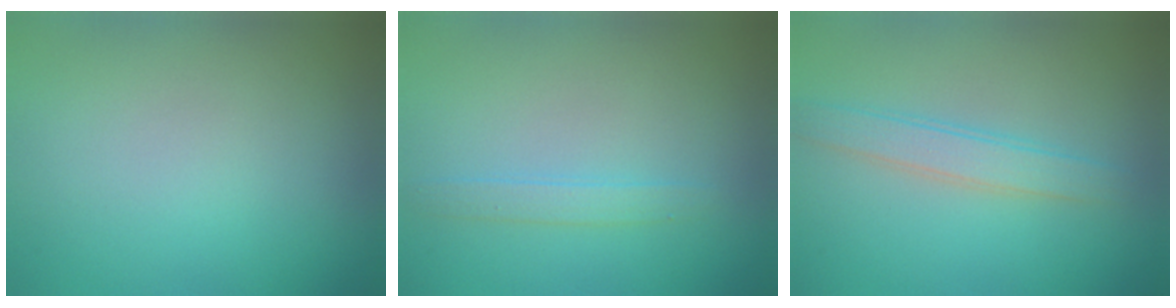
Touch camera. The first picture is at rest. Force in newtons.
{"total": 1.4, "press": 1.4, "slide": 0.1}
{"total": 2.6, "press": 2.6, "slide": 0.0}